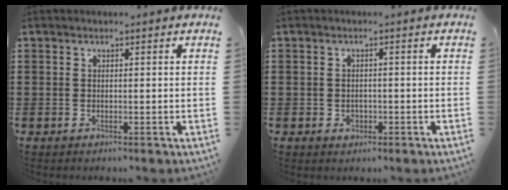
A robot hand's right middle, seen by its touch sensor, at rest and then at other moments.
{"total": 1.4, "force": [-0.5, 1.1, 0.7], "torque": [-0.016, 0.002, -0.011]}